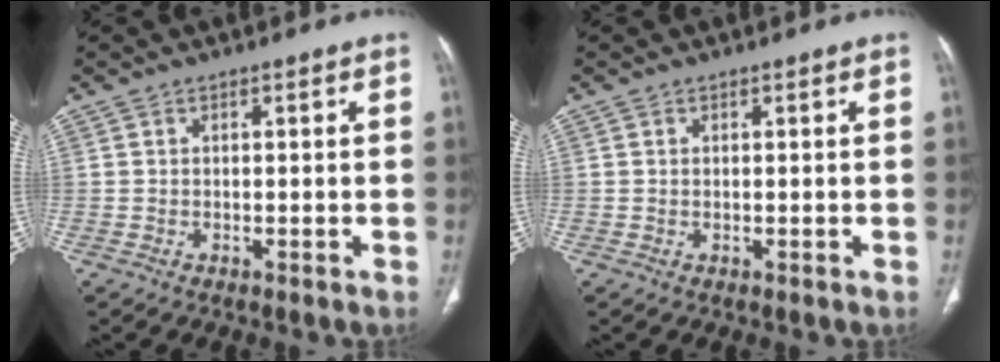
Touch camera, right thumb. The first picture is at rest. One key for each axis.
{"total": 0.0}